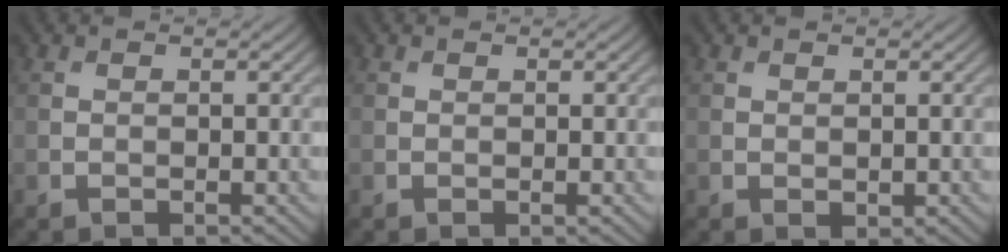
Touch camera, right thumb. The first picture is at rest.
{"total": 0.0}
{"total": 0.7, "force": [0.3, 0.5, 0.4], "torque": [-0.005, -0.004, 0.009]}